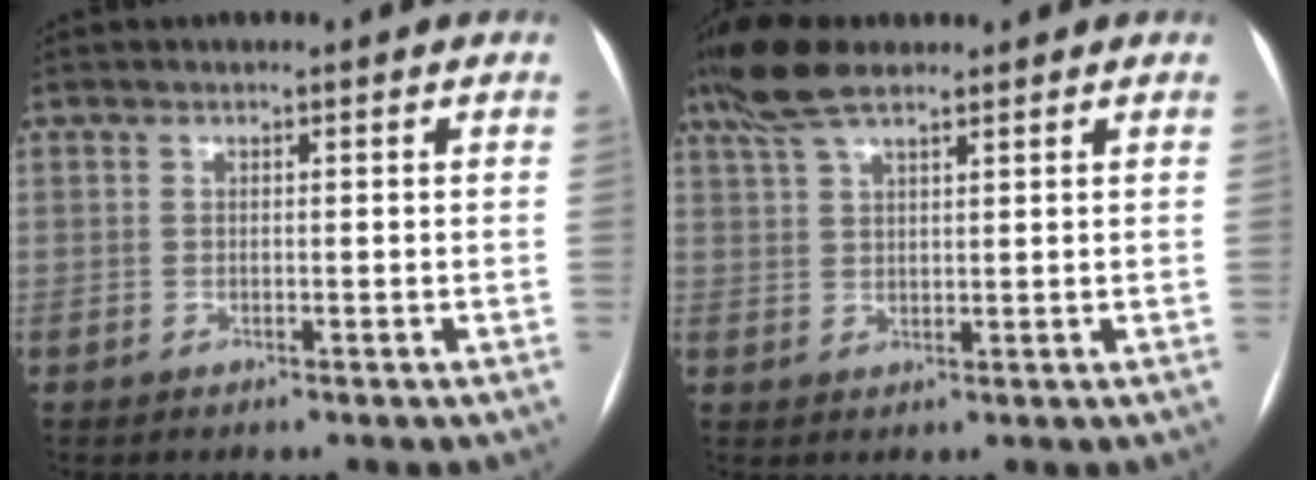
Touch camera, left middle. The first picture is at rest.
{"total": 6.9, "force": [5.3, 1.8, 4.1], "torque": [-0.089, 0.028, 0.101]}